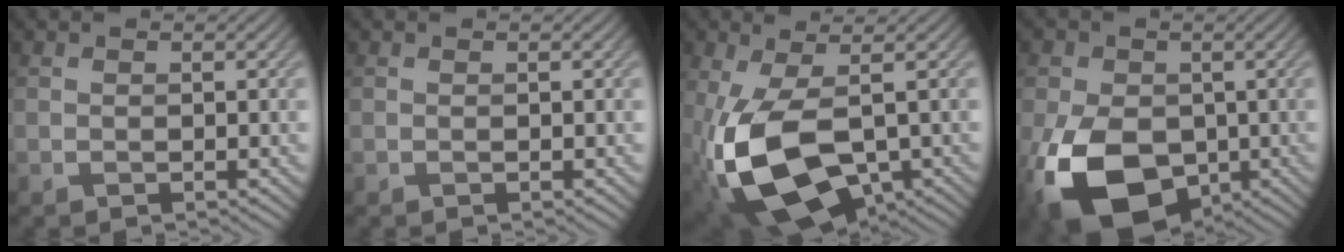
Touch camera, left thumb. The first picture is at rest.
{"total": 0.0}
{"total": 14.7, "force": [-3.4, 8.1, 11.8], "torque": [-0.267, -0.043, -0.040]}
{"total": 14.0, "force": [-4.3, 9.3, 9.6], "torque": [-0.213, -0.028, -0.078]}